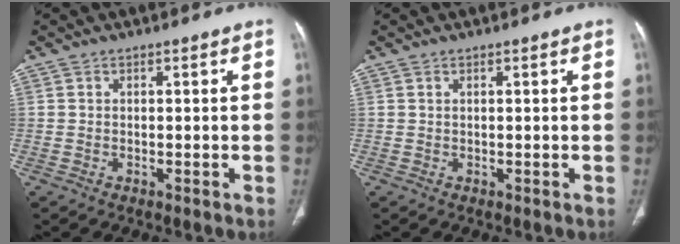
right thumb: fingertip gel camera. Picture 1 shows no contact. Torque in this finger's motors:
{"motor_torque": [-0.08, 0.08, 0.00, 0.00, 0.00]}